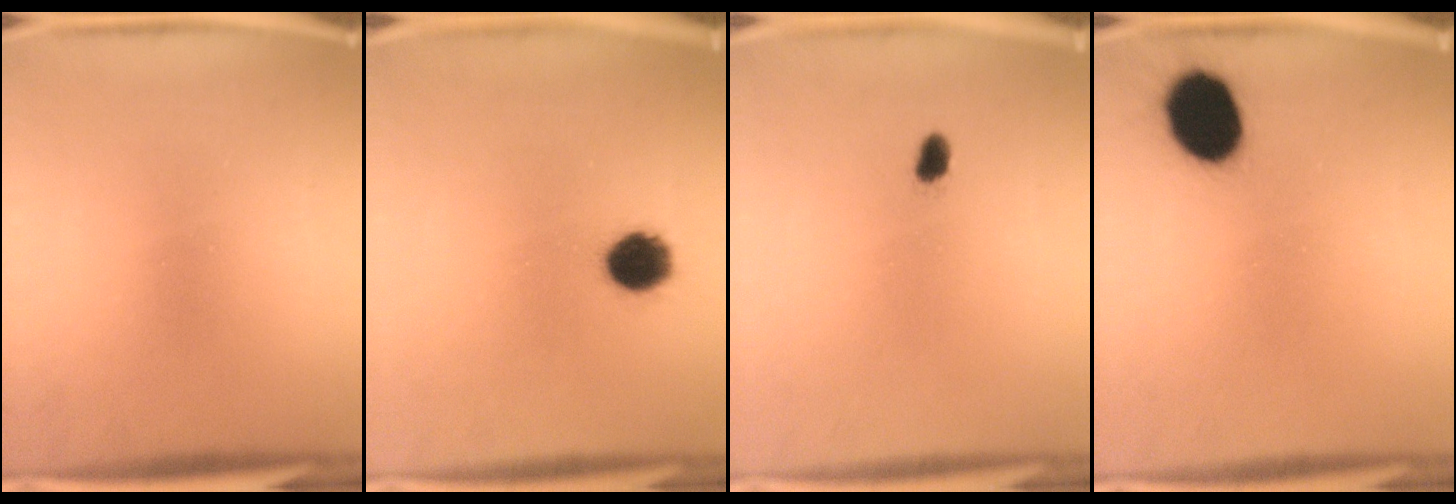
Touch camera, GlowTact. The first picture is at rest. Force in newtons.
{"total": 7.6}
{"total": 1.8}
{"total": 12.6}